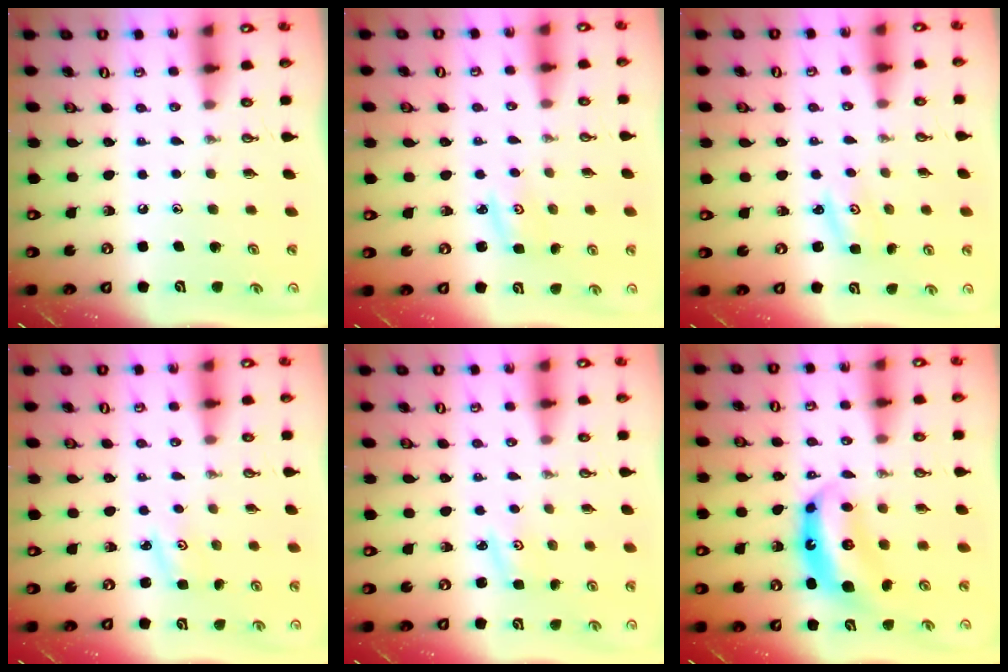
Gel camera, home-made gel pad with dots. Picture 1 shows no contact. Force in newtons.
{"total": 2.9, "press": 2.8, "slide": 0.4}
{"total": 2.0, "press": 2.0, "slide": 0.2}
{"total": 2.9, "press": 2.9, "slide": 0.3}
{"total": 3.0, "press": 3.0, "slide": 0.4}
{"total": 7.9, "press": 7.9, "slide": 0.7}